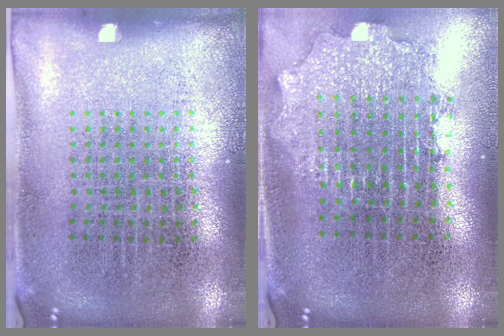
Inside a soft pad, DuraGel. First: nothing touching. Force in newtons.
{"total": 2.1, "press": 1.6, "slide": 1.4}